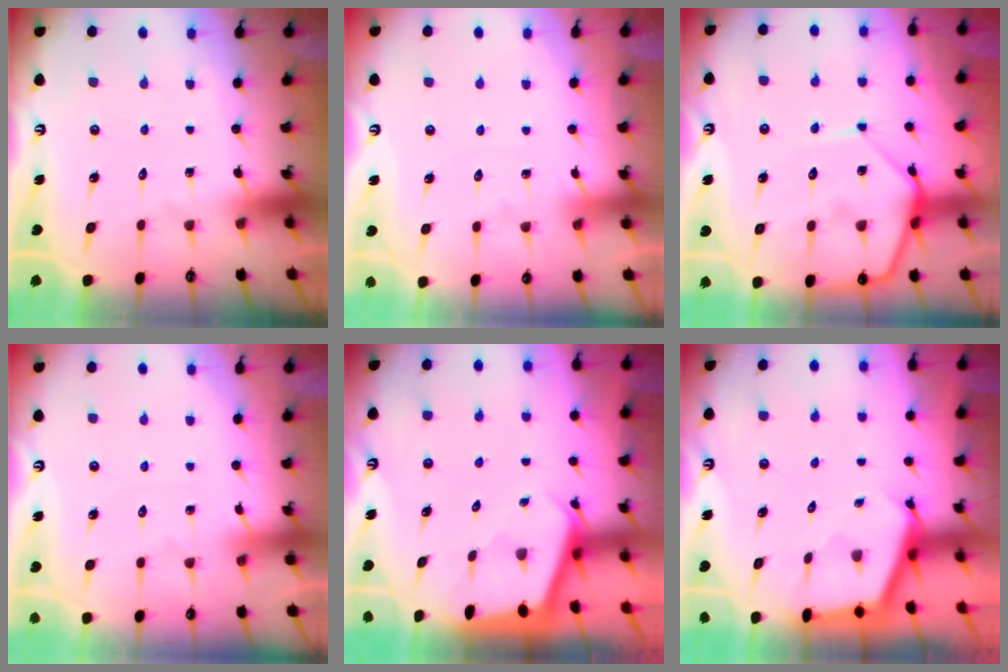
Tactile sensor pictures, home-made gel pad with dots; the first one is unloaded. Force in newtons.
{"total": 3.2, "press": 3.2, "slide": 0.6}
{"total": 11.0, "press": 11.0, "slide": 0.9}
{"total": 2.0, "press": 2.0, "slide": 0.3}
{"total": 1.9, "press": 1.9, "slide": 0.1}
{"total": 2.5, "press": 2.5, "slide": 0.2}